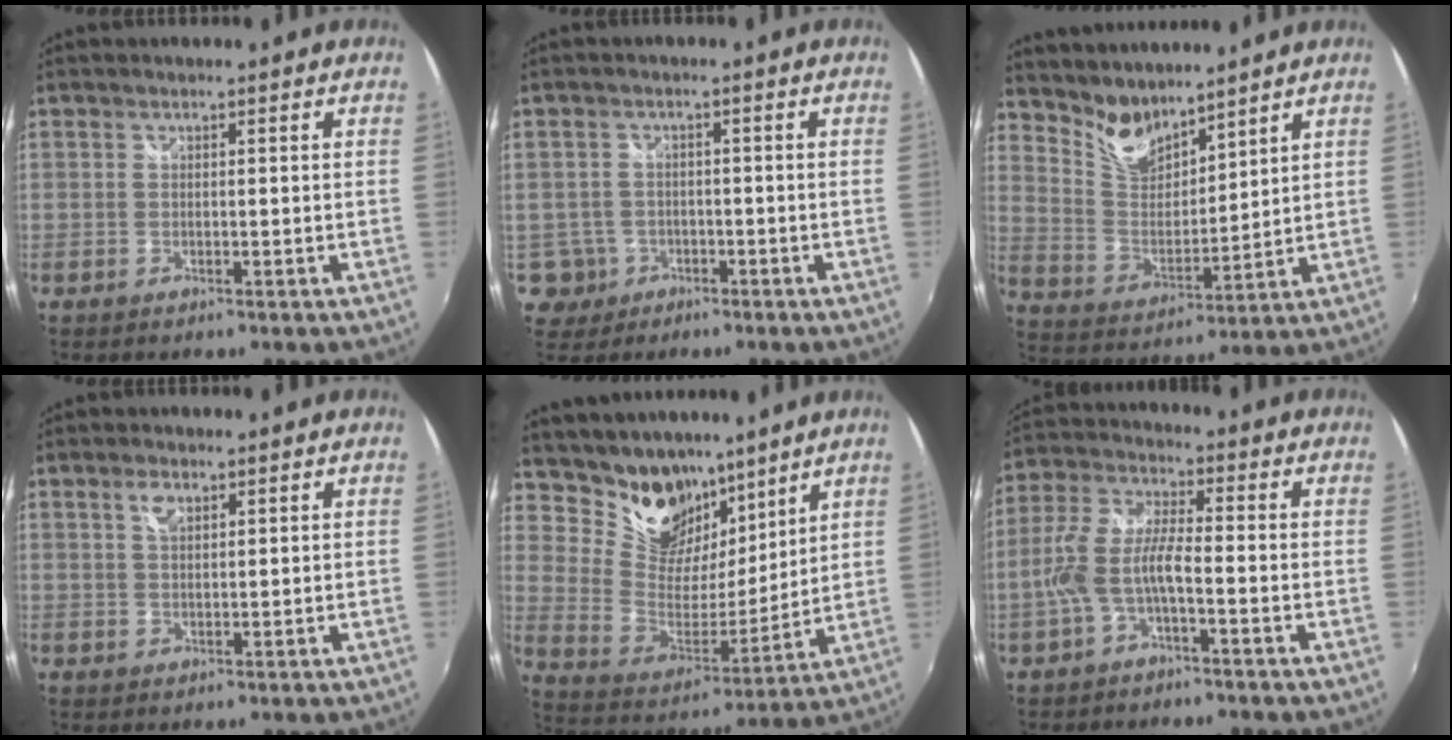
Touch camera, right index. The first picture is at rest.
{"total": 4.6, "force": [-1.8, 4.3, 0.3], "torque": [-0.019, 0.010, -0.027]}
{"total": 9.3, "force": [8.2, 3.4, 2.8], "torque": [-0.058, -0.003, 0.164]}
{"total": 2.7, "force": [1.4, 1.3, 1.9], "torque": [-0.033, 0.003, 0.024]}
{"total": 15.9, "force": [11.5, 9.2, 6.0], "torque": [-0.140, 0.006, 0.217]}
{"total": 7.5, "force": [-2.7, 1.9, 6.7], "torque": [-0.155, 0.009, -0.052]}